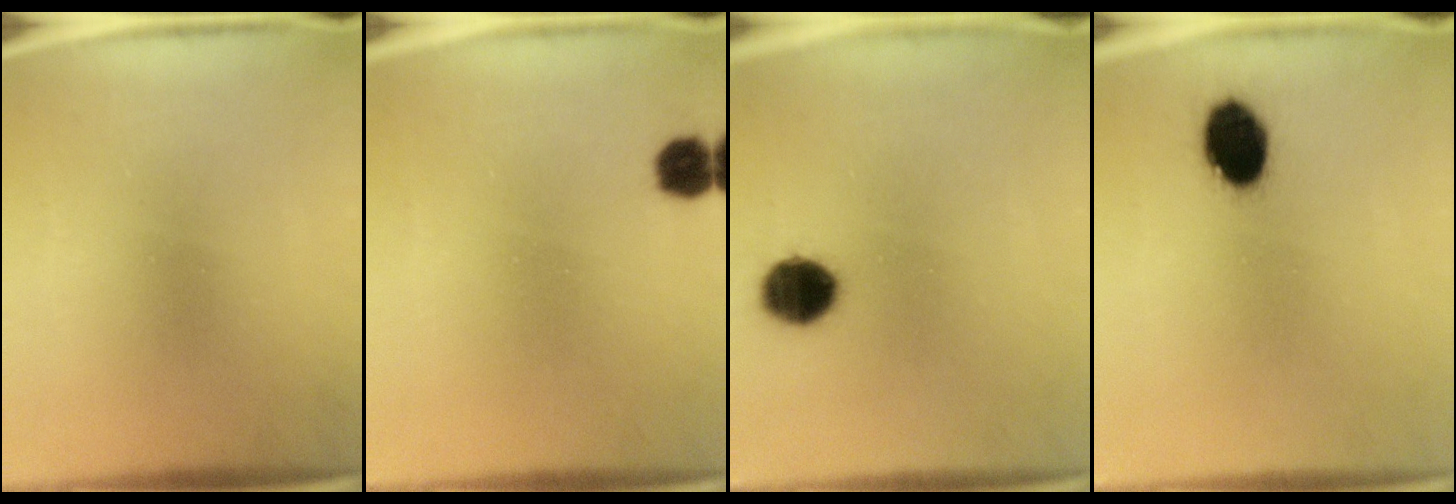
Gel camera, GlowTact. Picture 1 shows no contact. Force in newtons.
{"total": 4.0}
{"total": 8.3}
{"total": 10.2}